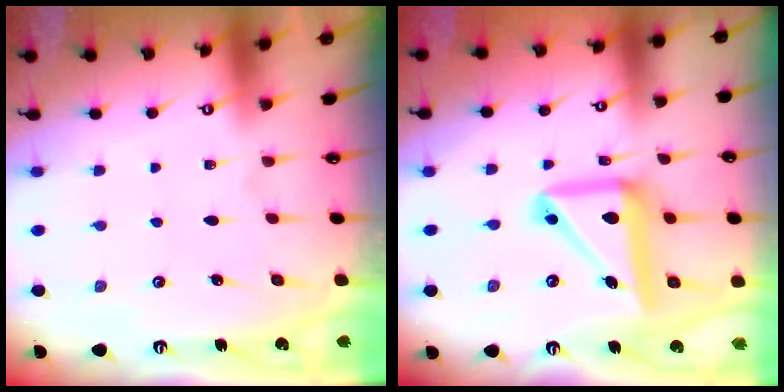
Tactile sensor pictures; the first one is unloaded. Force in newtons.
{"total": 15.3, "press": 15.3, "slide": 1.5}